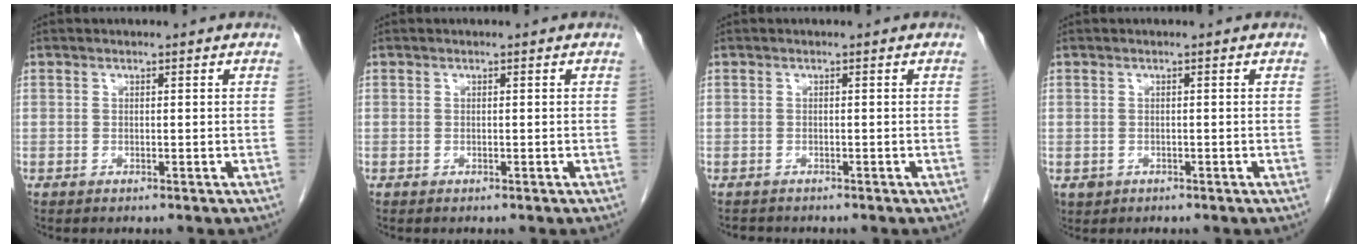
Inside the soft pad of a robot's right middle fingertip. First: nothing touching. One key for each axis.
{"total": 0.0}
{"total": 1.3, "fx": -1.2, "fy": 0.4, "fz": 0.0, "tx": -0.006, "ty": -0.003, "tz": -0.019}
{"total": 1.3, "fx": -0.4, "fy": 1.2, "fz": 0.3, "tx": -0.007, "ty": 0.004, "tz": 0.000}